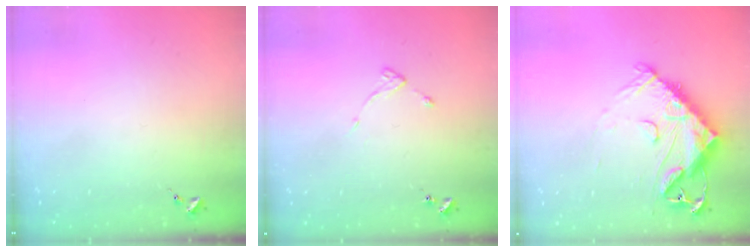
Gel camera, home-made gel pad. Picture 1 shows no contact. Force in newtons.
{"total": 4.1, "press": 4.1, "slide": 0.5}
{"total": 14.6, "press": 14.5, "slide": 1.1}